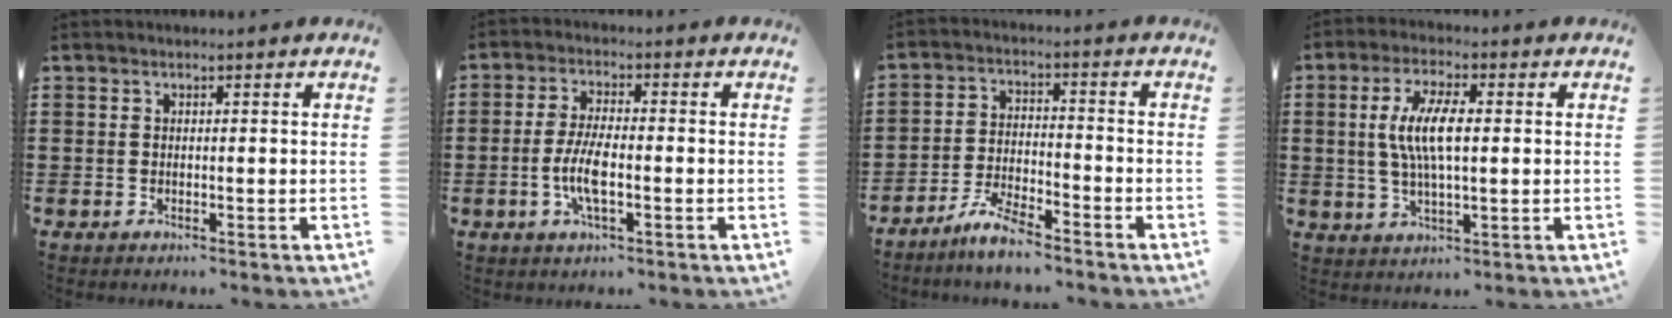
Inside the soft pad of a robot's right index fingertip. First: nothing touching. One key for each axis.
{"total": 5.9, "fx": -1.6, "fy": 1.5, "fz": 5.5, "tx": -0.129, "ty": -0.011, "tz": -0.038}
{"total": 5.4, "fx": -5.0, "fy": 0.4, "fz": 2.1, "tx": -0.058, "ty": -0.002, "tz": -0.100}
{"total": 7.8, "fx": 0.8, "fy": 2.5, "fz": 7.3, "tx": -0.161, "ty": 0.002, "tz": 0.005}